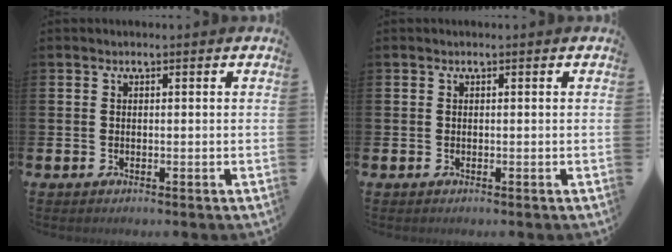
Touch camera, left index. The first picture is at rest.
{"total": 0.0}